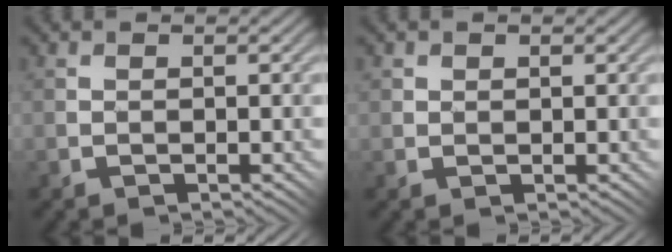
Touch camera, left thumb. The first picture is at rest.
{"total": 1.1, "force": [0.7, 0.8, 0.0], "torque": [-0.001, 0.000, 0.013]}